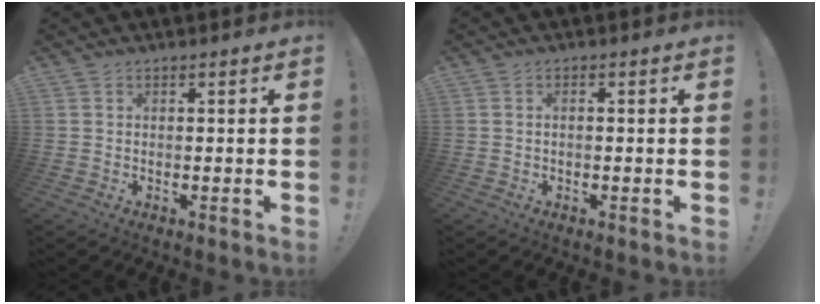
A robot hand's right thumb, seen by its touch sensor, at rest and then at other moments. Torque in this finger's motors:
{"motor_torque": [-0.05, -0.49, 0.13, 0.18, 0.02]}